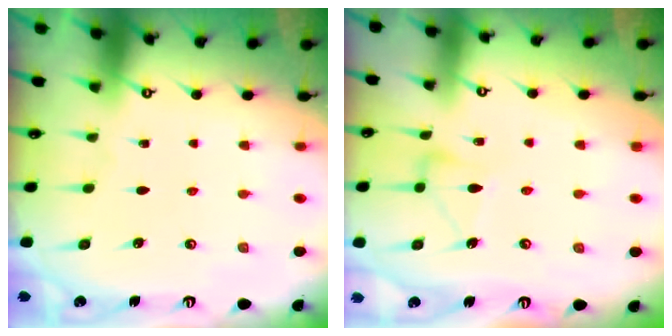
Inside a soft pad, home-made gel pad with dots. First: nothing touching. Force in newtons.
{"total": 9.1, "press": 9.1, "slide": 0.5}